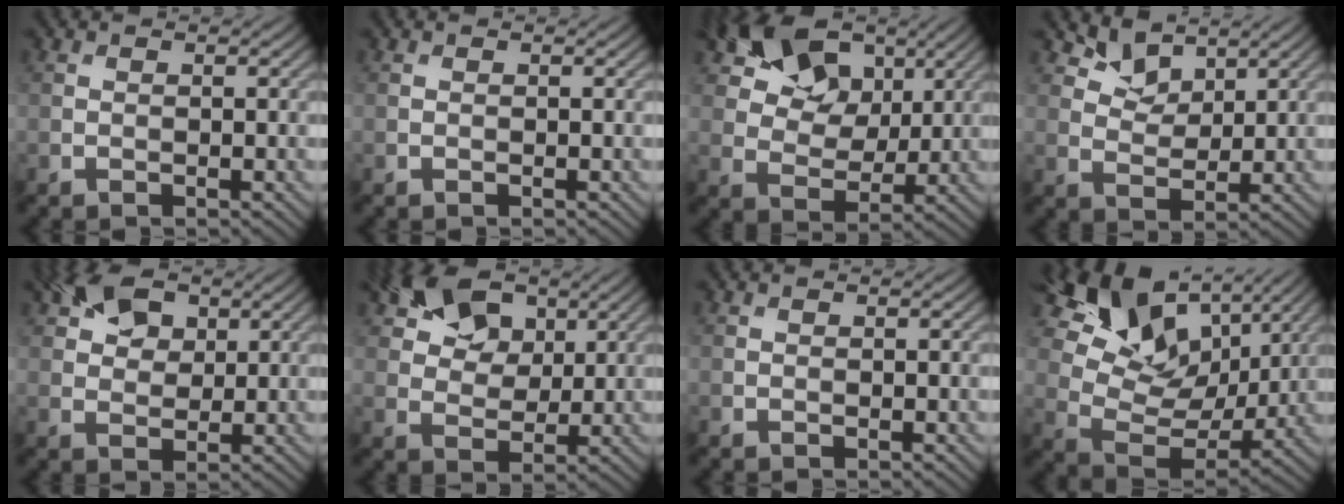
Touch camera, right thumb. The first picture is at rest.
{"total": 0.0}
{"total": 12.9, "force": [7.1, 7.9, 7.3], "torque": [-0.142, 0.014, 0.106]}
{"total": 4.3, "force": [3.3, 2.3, 1.6], "torque": [-0.041, -0.008, 0.061]}
{"total": 6.2, "force": [3.2, 4.0, 3.5], "torque": [-0.074, 0.007, 0.056]}
{"total": 9.7, "force": [5.3, 6.0, 5.4], "torque": [-0.115, 0.010, 0.081]}
{"total": 0.0}
{"total": 15.3, "force": [8.7, 8.9, 8.8], "torque": [-0.182, 0.015, 0.151]}